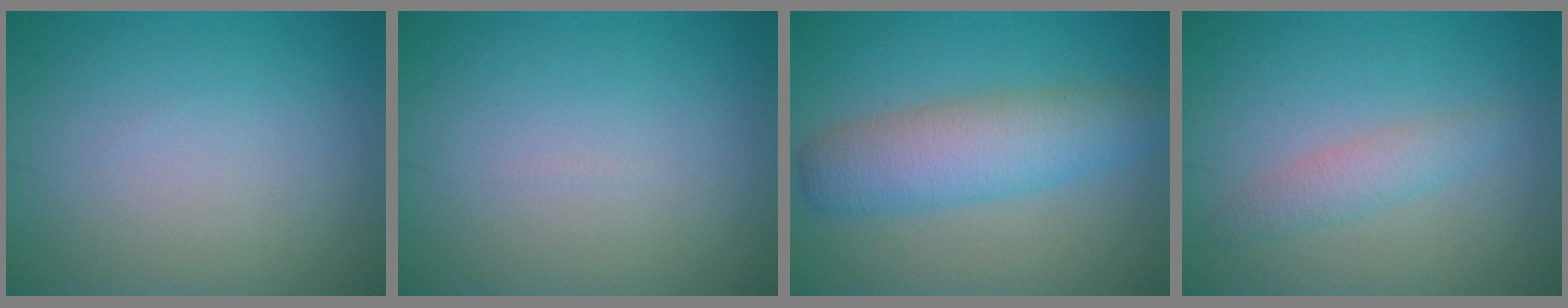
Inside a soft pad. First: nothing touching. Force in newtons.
{"total": 0.0}
{"total": 5.8, "press": 5.8, "slide": 0.3}
{"total": 2.0, "press": 2.0, "slide": 0.0}